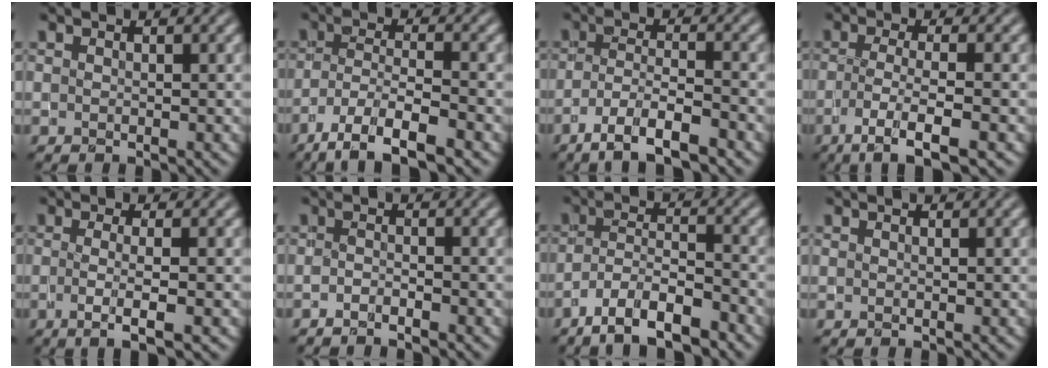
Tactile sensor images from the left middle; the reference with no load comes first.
{"total": 6.1, "force": [-4.2, 1.4, 4.2], "torque": [-0.077, -0.004, -0.078]}
{"total": 5.4, "force": [-3.6, 1.3, 3.8], "torque": [-0.070, -0.001, -0.068]}
{"total": 4.6, "force": [-2.0, 0.9, 4.0], "torque": [-0.075, -0.003, -0.042]}
{"total": 3.6, "force": [-0.6, 0.9, 3.4], "torque": [-0.054, -0.011, -0.012]}
{"total": 1.1, "force": [-1.0, 0.1, 0.5], "torque": [-0.011, -0.006, -0.020]}
{"total": 6.3, "force": [-4.7, 1.9, 3.9], "torque": [-0.064, 0.001, -0.086]}
{"total": 0.0}